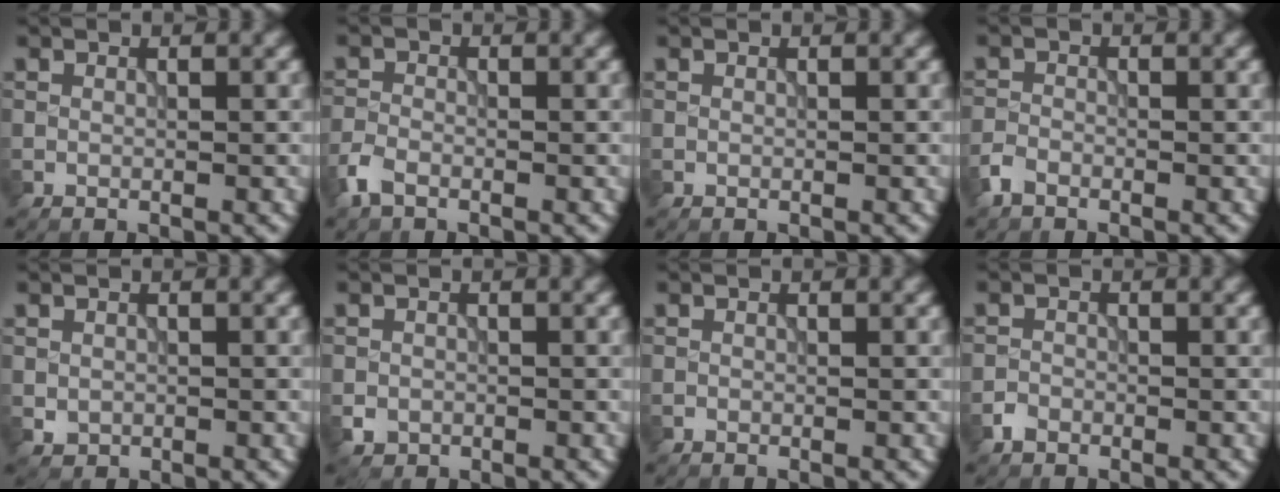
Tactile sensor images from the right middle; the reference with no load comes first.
{"total": 2.0, "force": [-1.4, 0.9, 1.0], "torque": [-0.026, -0.001, -0.038]}
{"total": 0.0}
{"total": 1.4, "force": [-1.2, 0.7, 0.5], "torque": [-0.008, 0.002, -0.029]}
{"total": 0.9, "force": [-0.1, 0.9, 0.3], "torque": [-0.003, -0.004, 0.000]}
{"total": 1.1, "force": [-0.5, 1.0, 0.2], "torque": [0.004, -0.003, -0.010]}
{"total": 0.0}
{"total": 1.1, "force": [-0.8, 0.7, 0.2], "torque": [0.002, 0.002, -0.017]}